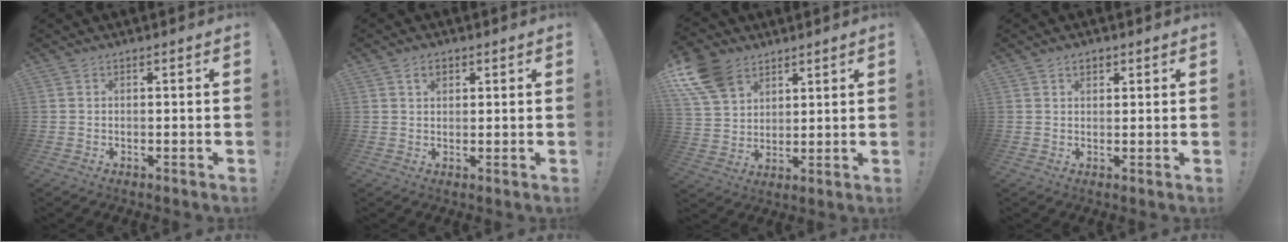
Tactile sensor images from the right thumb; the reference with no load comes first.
{"total": 2.9, "force": [1.3, 1.9, 1.7], "torque": [-0.022, 0.001, 0.020]}
{"total": 12.8, "force": [7.5, 8.7, 5.6], "torque": [-0.111, -0.037, 0.151]}
{"total": 2.2, "force": [1.3, 1.4, 1.1], "torque": [-0.017, -0.002, 0.022]}